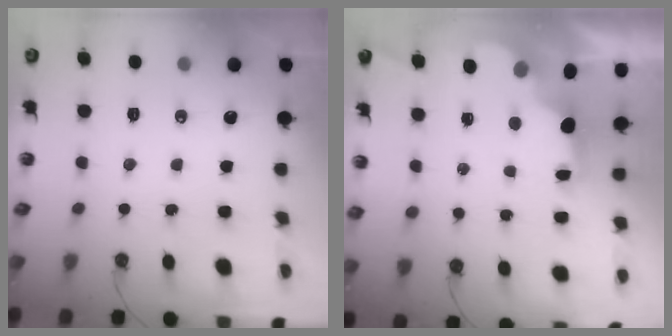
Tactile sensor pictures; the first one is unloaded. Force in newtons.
{"total": 2.6, "press": 2.5, "slide": 0.7}